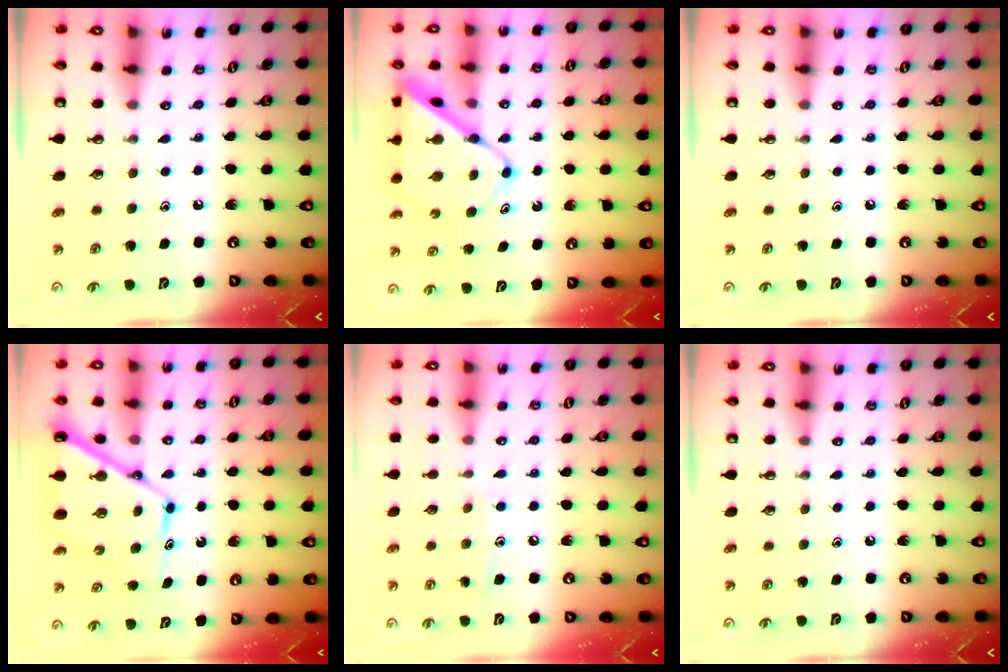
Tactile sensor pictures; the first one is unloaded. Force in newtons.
{"total": 10.7, "press": 10.7, "slide": 0.9}
{"total": 0.0}
{"total": 12.5, "press": 12.5, "slide": 1.1}
{"total": 6.0, "press": 6.0, "slide": 0.5}
{"total": 0.0}